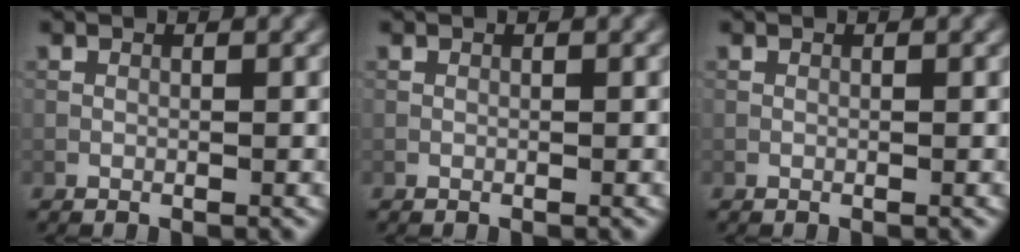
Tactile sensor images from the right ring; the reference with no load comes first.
{"total": 0.0}
{"total": 0.0}